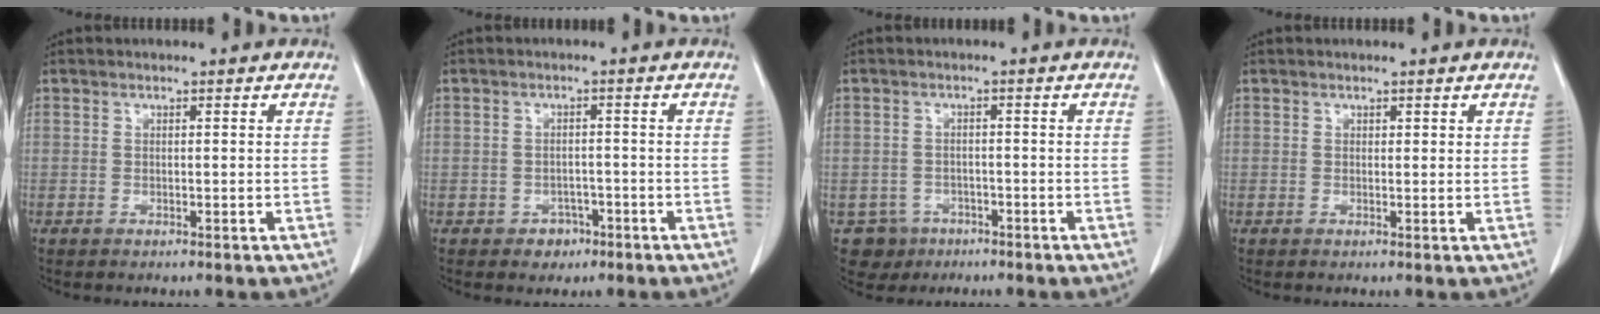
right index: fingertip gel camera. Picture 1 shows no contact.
{"total": 2.9, "force": [-1.6, 2.4, 0.6], "torque": [0.000, 0.011, -0.018]}
{"total": 4.6, "force": [-2.4, 3.9, -0.1], "torque": [0.004, 0.010, -0.034]}
{"total": 0.5, "force": [0.4, 0.3, 0.1], "torque": [0.004, -0.002, 0.003]}